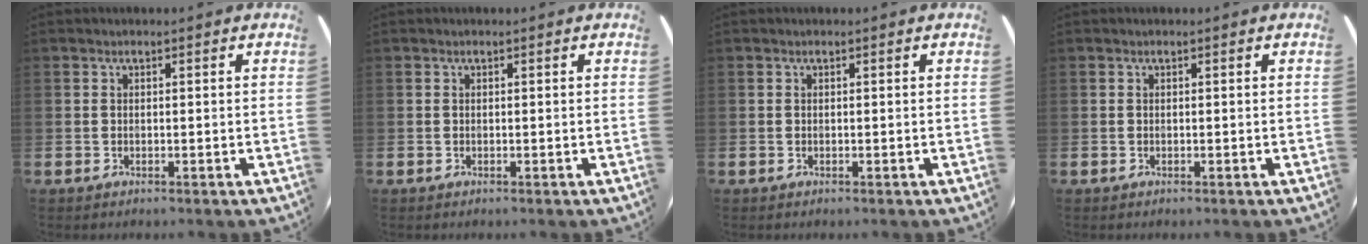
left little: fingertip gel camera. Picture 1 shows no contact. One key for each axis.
{"total": 0.0}
{"total": 0.0}
{"total": 0.0}